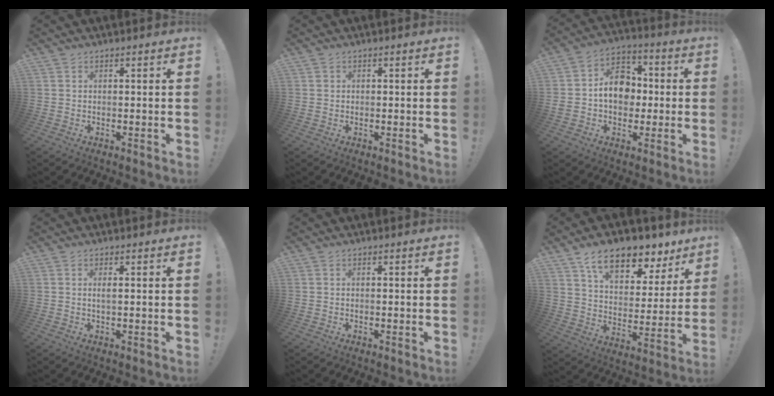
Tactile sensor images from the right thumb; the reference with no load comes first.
{"total": 0.5, "force": [0.3, 0.4, 0.0], "torque": [0.006, -0.001, 0.005]}
{"total": 12.9, "force": [0.0, 10.4, 7.6], "torque": [-0.126, 0.020, 0.008]}
{"total": 1.5, "force": [0.2, 0.3, 1.4], "torque": [-0.029, 0.000, 0.003]}
{"total": 0.0}
{"total": 14.9, "force": [10.1, 7.2, 8.3], "torque": [-0.129, -0.070, 0.176]}